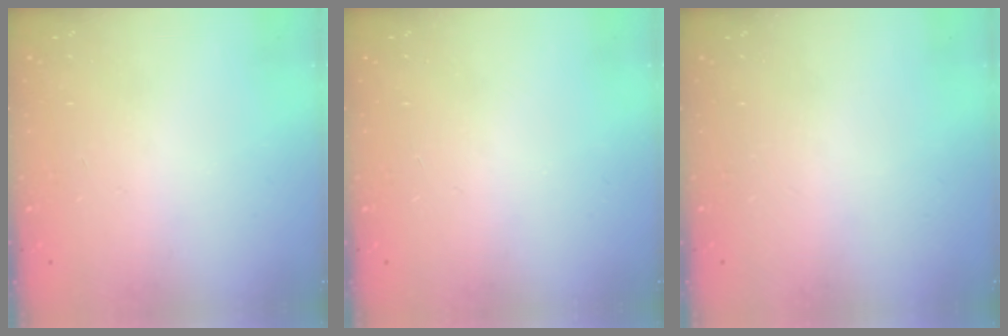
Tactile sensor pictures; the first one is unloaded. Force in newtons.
{"total": 0.0}
{"total": 0.0}